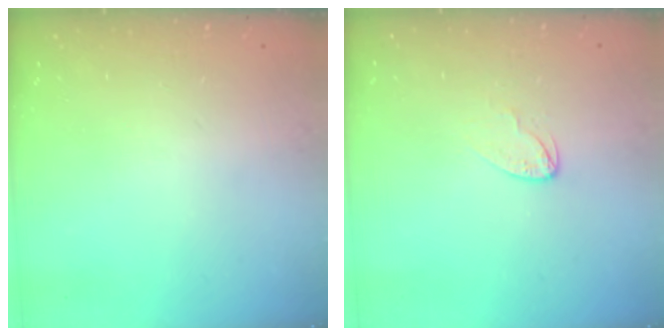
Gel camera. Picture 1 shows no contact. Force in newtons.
{"total": 4.0, "press": 4.0, "slide": 0.3}